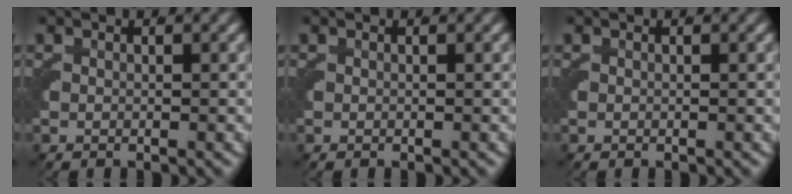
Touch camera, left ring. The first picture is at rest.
{"total": 0.0}
{"total": 0.0}